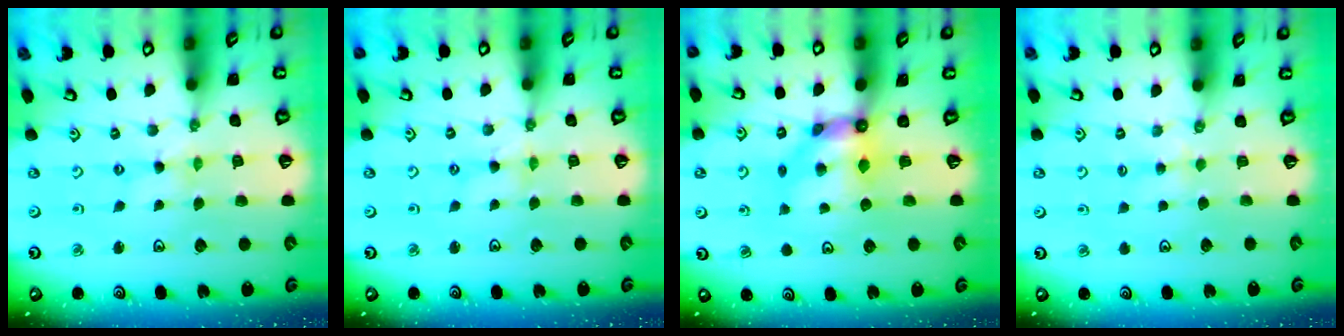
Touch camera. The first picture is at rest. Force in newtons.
{"total": 1.3, "press": 1.3, "slide": 0.2}
{"total": 7.1, "press": 7.1, "slide": 0.4}
{"total": 2.3, "press": 2.3, "slide": 0.4}